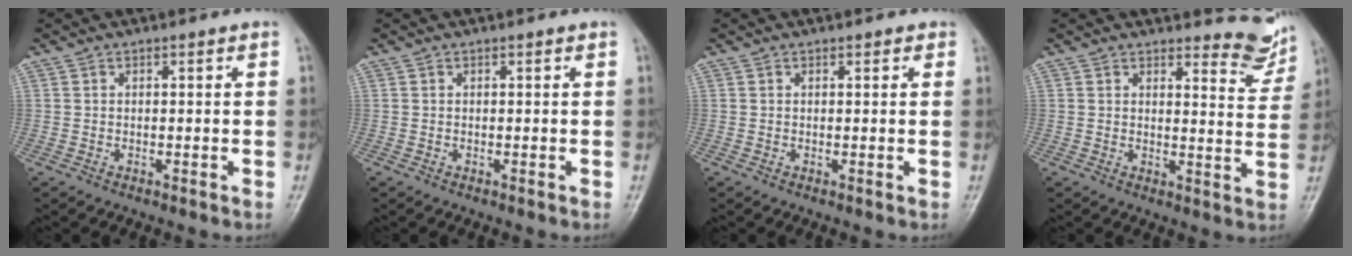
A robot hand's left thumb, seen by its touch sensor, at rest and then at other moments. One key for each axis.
{"total": 0.0}
{"total": 0.9, "fx": 0.6, "fy": 0.6, "fz": 0.5, "tx": 0.001, "ty": -0.002, "tz": 0.002}
{"total": 7.0, "fx": 6.5, "fy": 1.9, "fz": 1.4, "tx": 0.004, "ty": -0.062, "tz": 0.068}